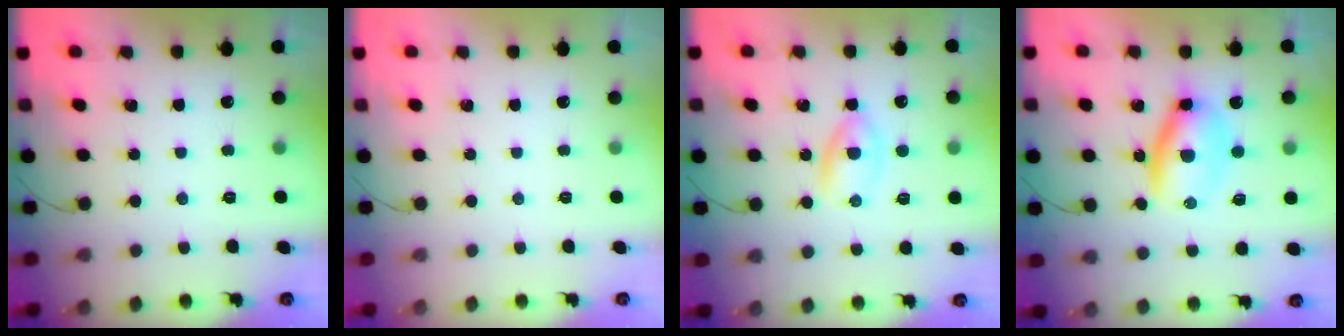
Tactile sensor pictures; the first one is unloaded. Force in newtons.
{"total": 0.0}
{"total": 2.7, "press": 2.5, "slide": 1.1}
{"total": 6.7, "press": 6.5, "slide": 1.7}